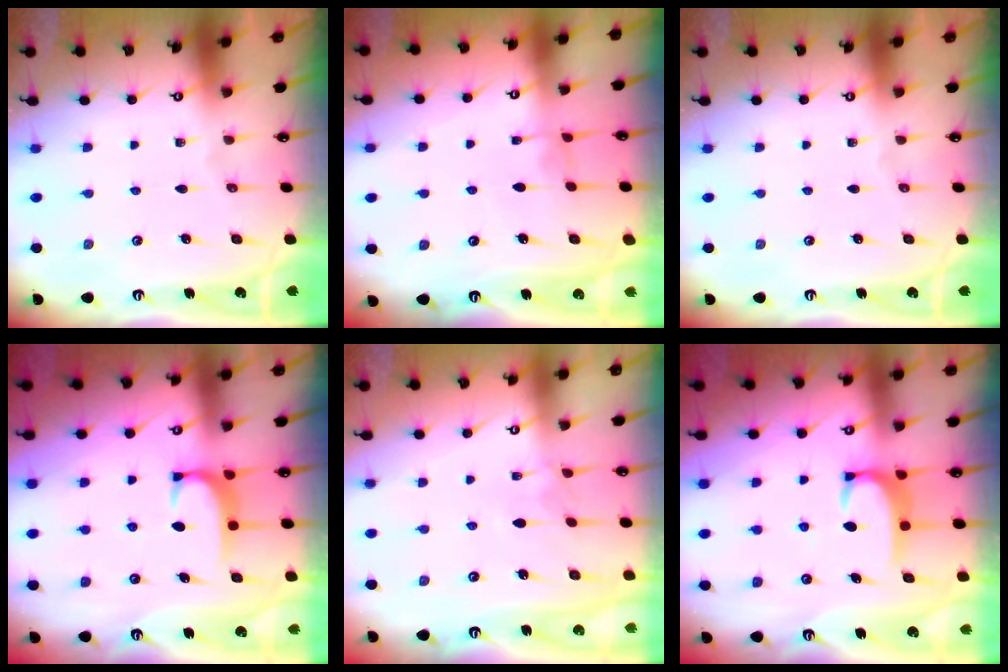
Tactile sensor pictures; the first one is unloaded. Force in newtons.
{"total": 1.0, "press": 0.9, "slide": 0.5}
{"total": 0.0}
{"total": 1.7, "press": 1.6, "slide": 0.5}
{"total": 3.5, "press": 3.5, "slide": 0.2}
{"total": 2.7, "press": 2.7, "slide": 0.5}